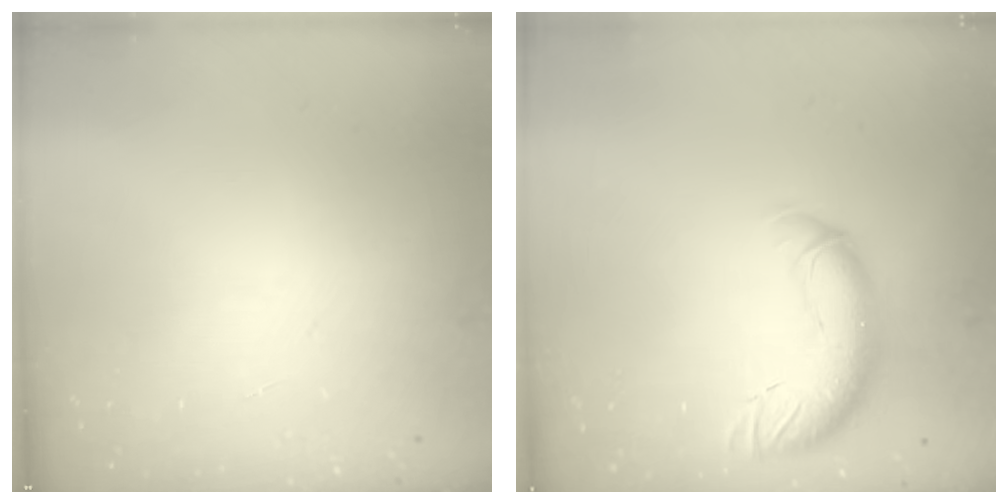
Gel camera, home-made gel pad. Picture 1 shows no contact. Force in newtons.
{"total": 12.0, "press": 11.7, "slide": 3.0}